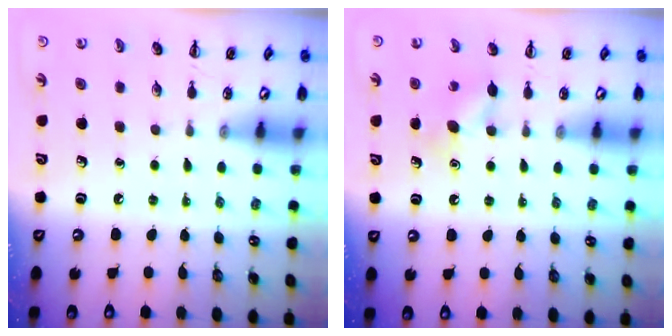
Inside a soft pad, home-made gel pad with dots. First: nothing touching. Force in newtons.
{"total": 6.4, "press": 6.3, "slide": 1.1}